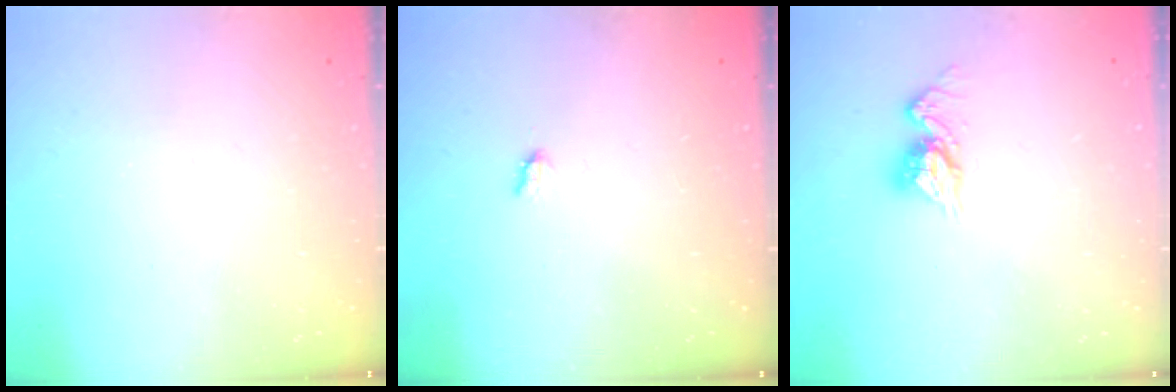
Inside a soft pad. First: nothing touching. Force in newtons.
{"total": 1.9, "press": 1.9, "slide": 0.3}
{"total": 8.9, "press": 8.9, "slide": 0.6}